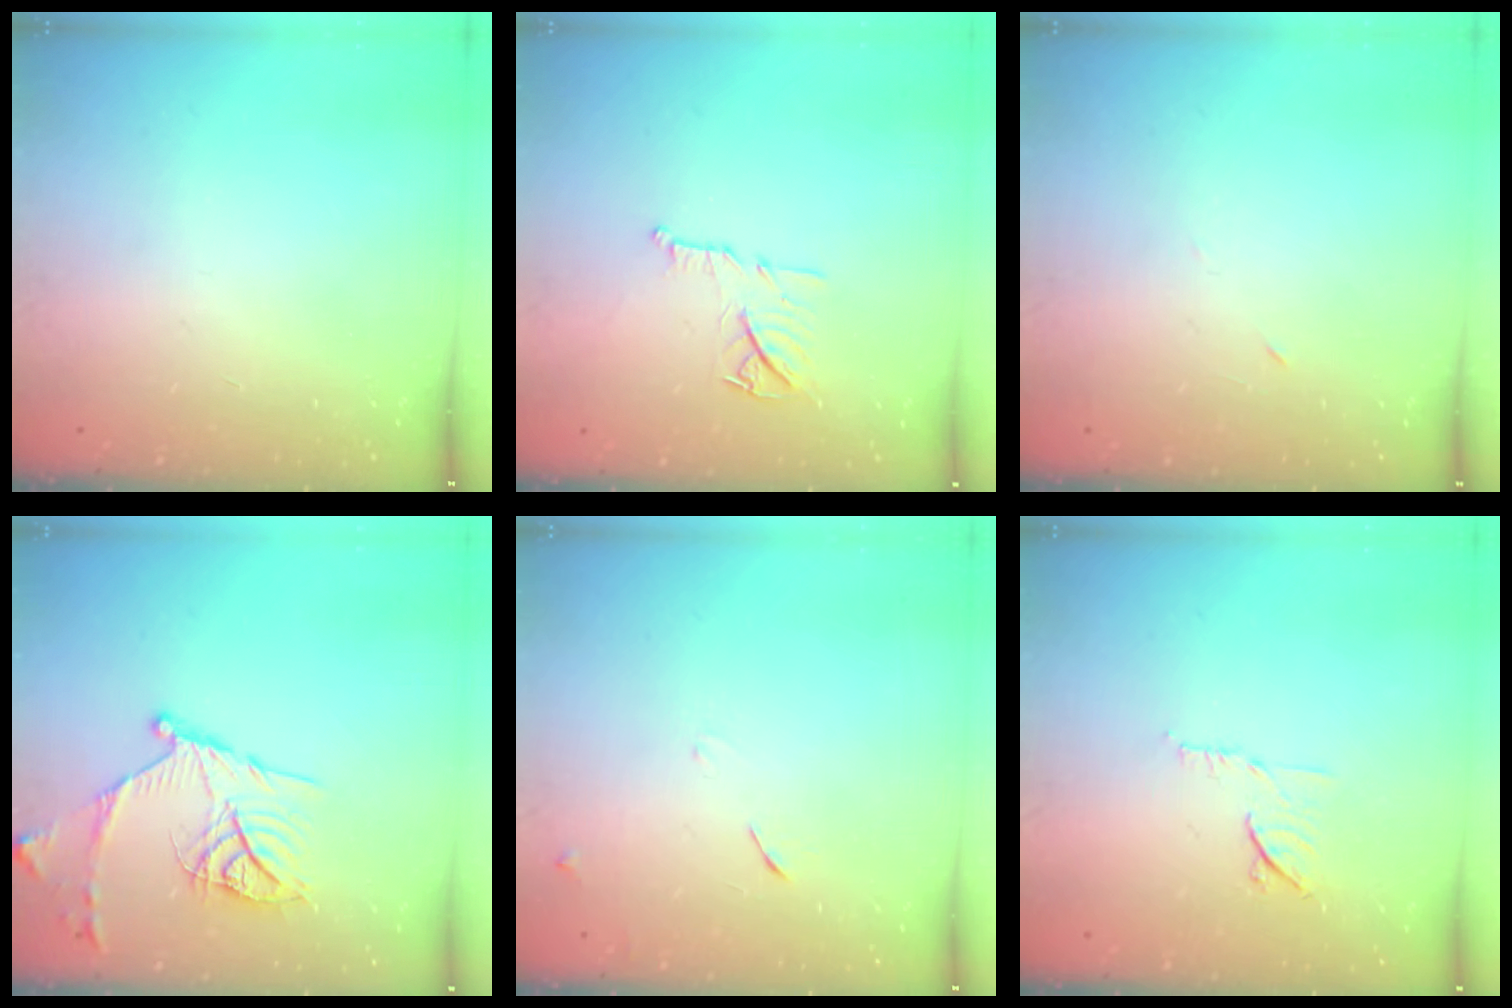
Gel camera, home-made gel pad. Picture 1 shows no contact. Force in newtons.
{"total": 11.0, "press": 11.0, "slide": 0.1}
{"total": 2.7, "press": 2.5, "slide": 1.0}
{"total": 16.5, "press": 16.5, "slide": 1.6}
{"total": 6.2, "press": 6.2, "slide": 0.6}
{"total": 7.8, "press": 7.8, "slide": 0.9}